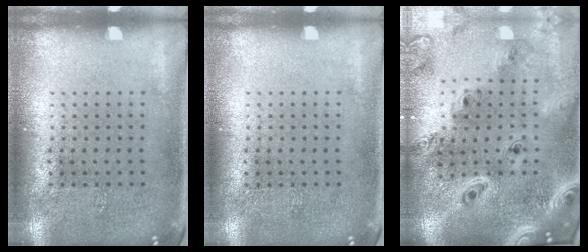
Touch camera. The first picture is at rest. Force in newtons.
{"total": 0.0}
{"total": 3.0, "press": 2.5, "slide": 1.7}